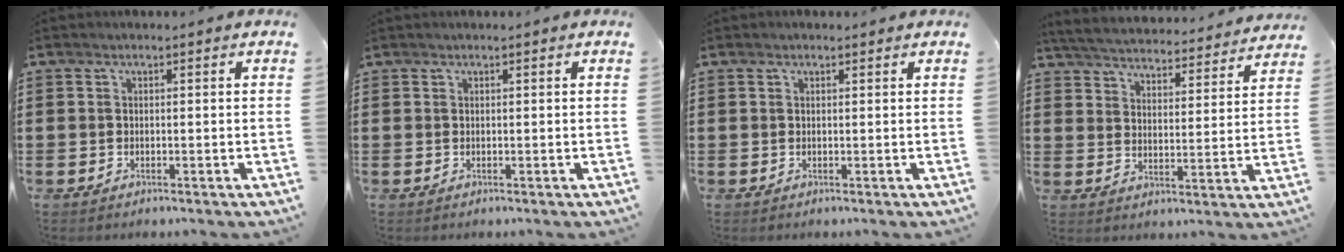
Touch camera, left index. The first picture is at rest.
{"total": 0.0}
{"total": 0.5, "force": [0.4, 0.2, 0.2], "torque": [-0.005, 0.003, 0.008]}
{"total": 4.1, "force": [4.1, -0.4, 0.3], "torque": [-0.030, -0.037, 0.065]}